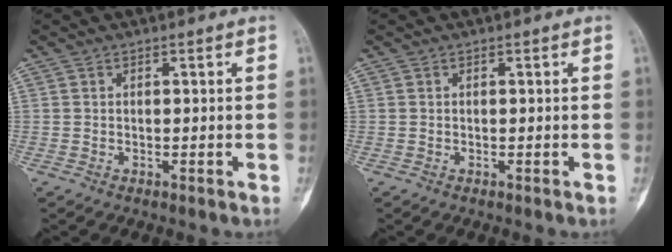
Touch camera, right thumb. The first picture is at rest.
{"total": 0.0}